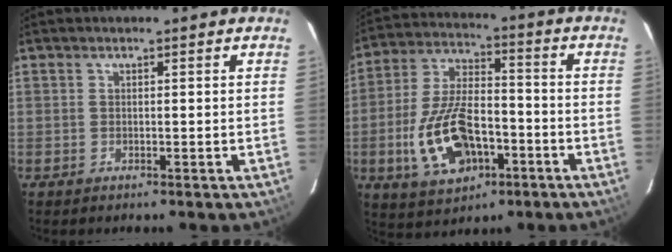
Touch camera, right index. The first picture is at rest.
{"total": 16.1, "force": [-5.7, 8.4, 12.5], "torque": [-0.268, 0.002, -0.090]}